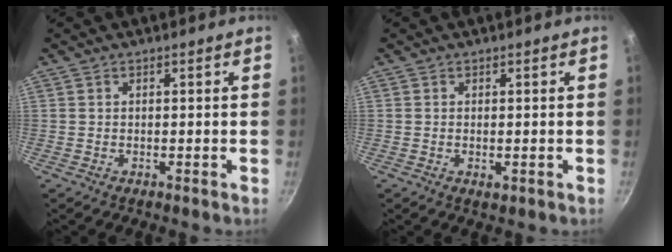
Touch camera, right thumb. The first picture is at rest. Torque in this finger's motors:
{"motor_torque": [-0.33, 0.08, -0.27, 0.04, -0.02]}